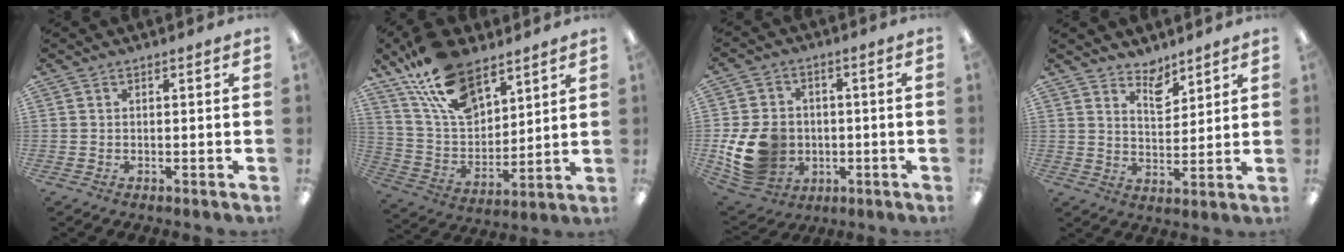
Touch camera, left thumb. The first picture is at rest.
{"total": 18.8, "force": [12.2, 9.7, 10.5], "torque": [-0.203, -0.049, 0.225]}
{"total": 13.5, "force": [-2.2, 11.3, 7.0], "torque": [-0.153, 0.010, -0.032]}
{"total": 6.0, "force": [5.1, 2.6, 1.8], "torque": [-0.011, -0.038, 0.089]}